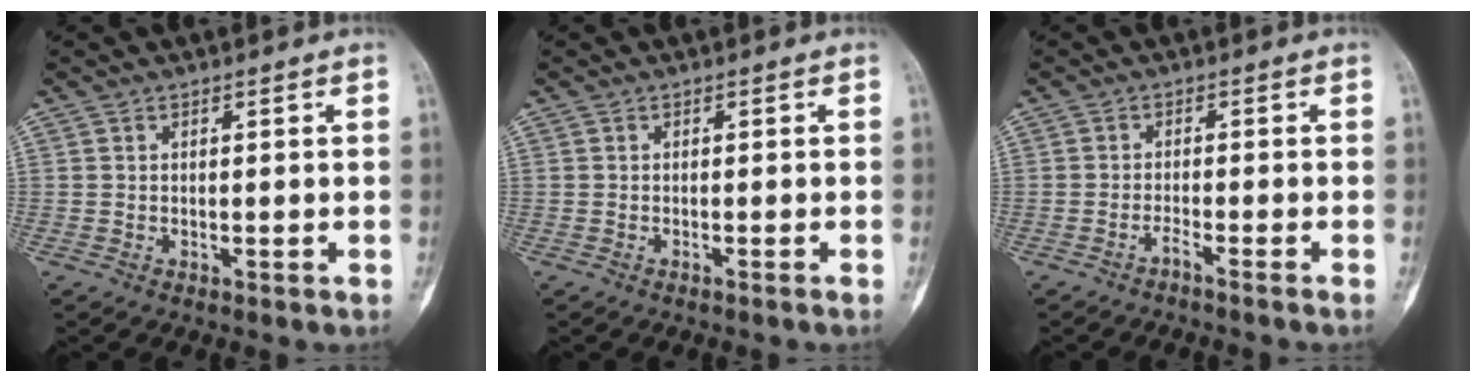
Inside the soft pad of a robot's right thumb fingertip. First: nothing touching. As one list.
[{"total": 0.8, "force": [-0.6, -0.2, 0.5], "torque": [-0.007, 0.007, -0.010]}, {"total": 1.8, "force": [-1.4, -0.7, 0.9], "torque": [-0.025, 0.014, -0.026]}]